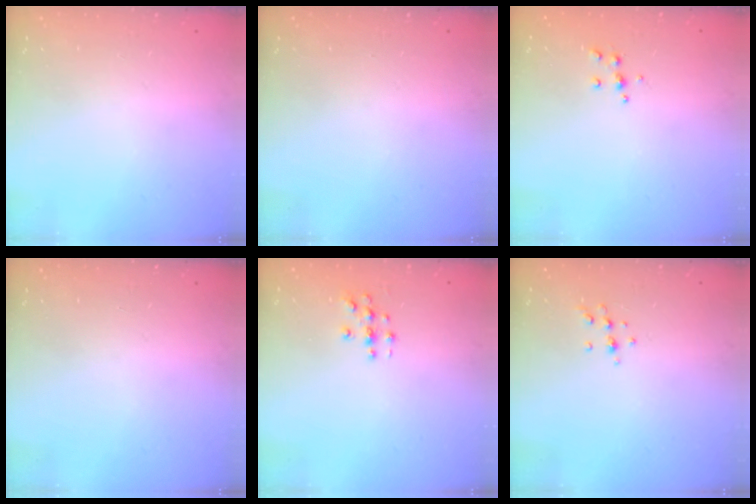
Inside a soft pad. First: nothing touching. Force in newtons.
{"total": 0.0}
{"total": 5.0, "press": 5.0, "slide": 0.6}
{"total": 0.0}
{"total": 3.2, "press": 3.2, "slide": 0.1}
{"total": 5.1, "press": 4.9, "slide": 1.1}